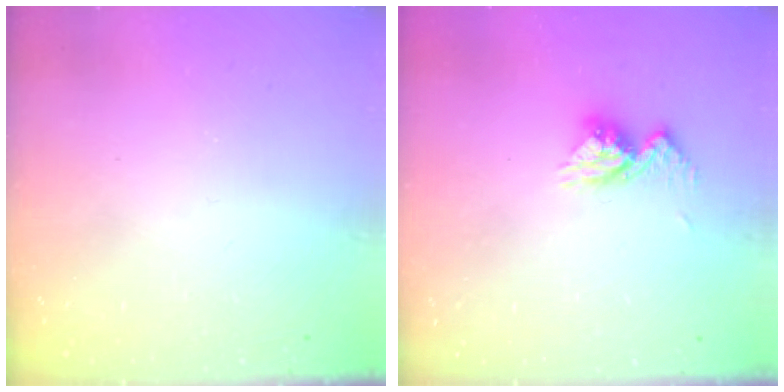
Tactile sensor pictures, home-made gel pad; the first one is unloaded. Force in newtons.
{"total": 10.2, "press": 10.1, "slide": 1.0}